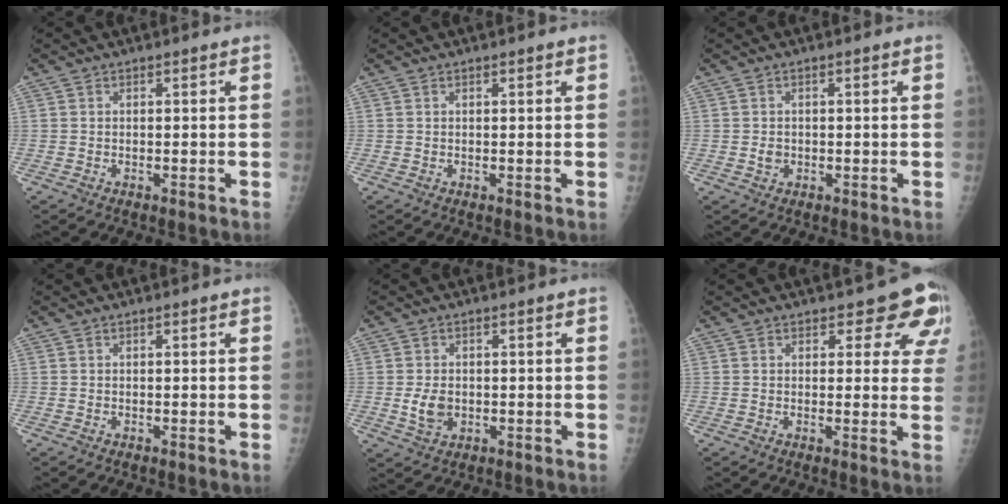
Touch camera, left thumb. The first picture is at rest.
{"total": 0.7, "force": [0.4, 0.2, 0.5], "torque": [-0.008, 0.001, 0.004]}
{"total": 1.4, "force": [-0.4, 1.3, 0.5], "torque": [-0.002, 0.001, -0.003]}
{"total": 0.0}
{"total": 4.2, "force": [-0.7, 3.2, 2.7], "torque": [-0.043, -0.005, -0.004]}
{"total": 8.1, "force": [5.5, 4.2, 4.3], "torque": [-0.003, -0.026, 0.048]}